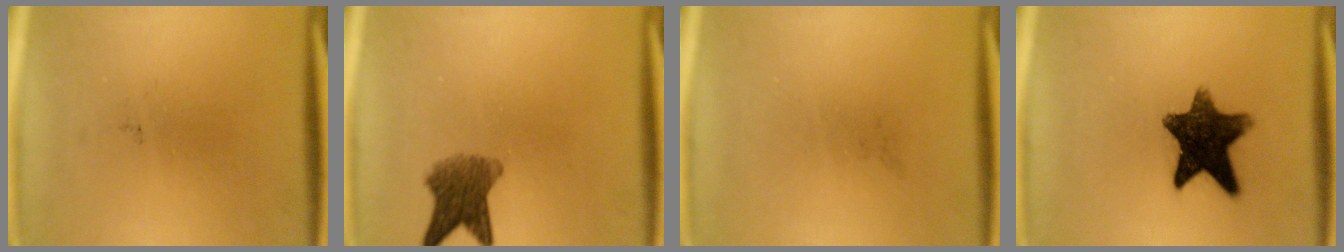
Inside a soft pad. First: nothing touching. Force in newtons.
{"total": 6.0}
{"total": 0.0}
{"total": 11.8}